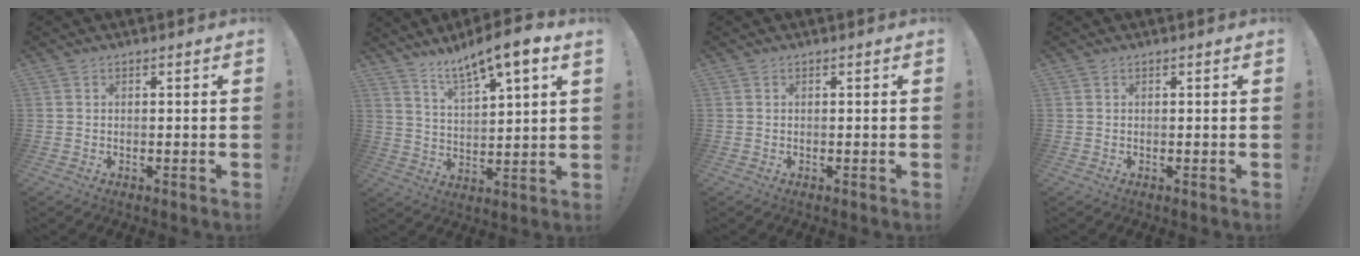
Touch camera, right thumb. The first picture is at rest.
{"total": 10.4, "force": [8.2, 1.3, 6.2], "torque": [-0.102, -0.057, 0.135]}
{"total": 0.0}
{"total": 0.0}